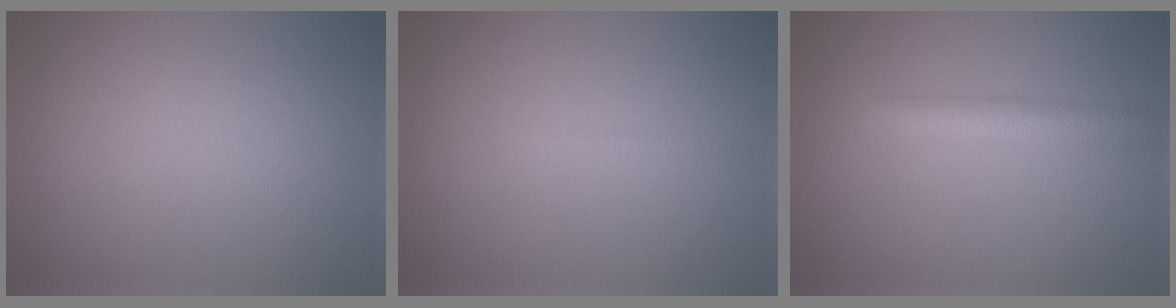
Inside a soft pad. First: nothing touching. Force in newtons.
{"total": 0.6, "press": 0.6, "slide": 0.1}
{"total": 3.5, "press": 3.5, "slide": 0.1}